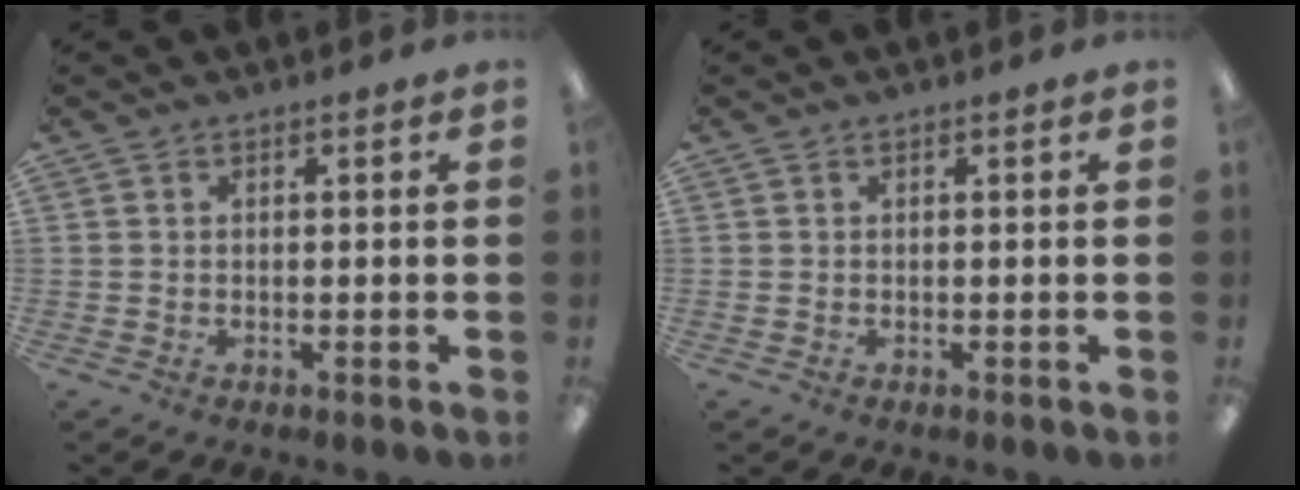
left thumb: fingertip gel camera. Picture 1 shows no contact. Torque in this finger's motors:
{"motor_torque": [-0.03, 0.03, 0.00, 0.00, 0.00]}